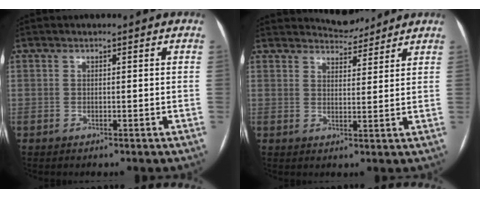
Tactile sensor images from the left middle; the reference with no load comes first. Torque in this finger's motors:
{"motor_torque": [0.01, -0.10, -0.03, -0.02]}